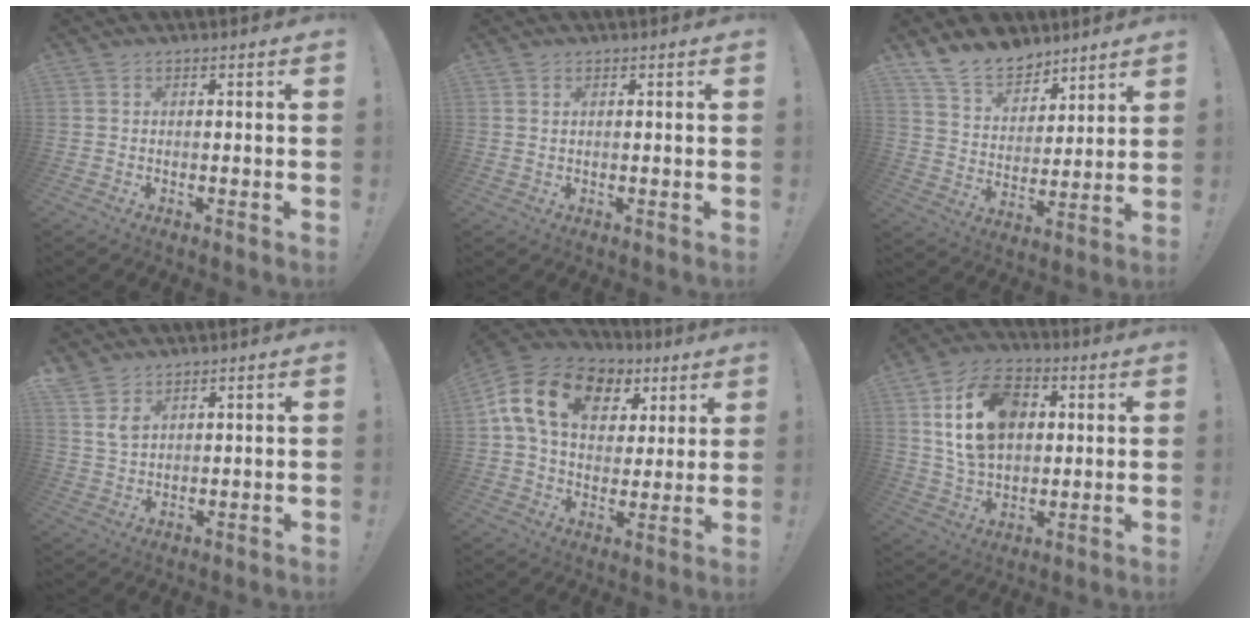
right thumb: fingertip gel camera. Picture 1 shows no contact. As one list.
[{"total": 1.1, "force": [0.6, 0.6, 0.7], "torque": [-0.016, 0.002, 0.012]}, {"total": 13.4, "force": [10.9, 6.9, 3.5], "torque": [-0.069, -0.080, 0.210]}, {"total": 4.8, "force": [3.5, 2.5, 2.2], "torque": [-0.037, -0.020, 0.066]}, {"total": 17.3, "force": [6.6, 11.6, 11.0], "torque": [-0.178, -0.008, 0.122]}, {"total": 18.2, "force": [4.9, 12.8, 11.9], "torque": [-0.198, -0.010, 0.090]}]